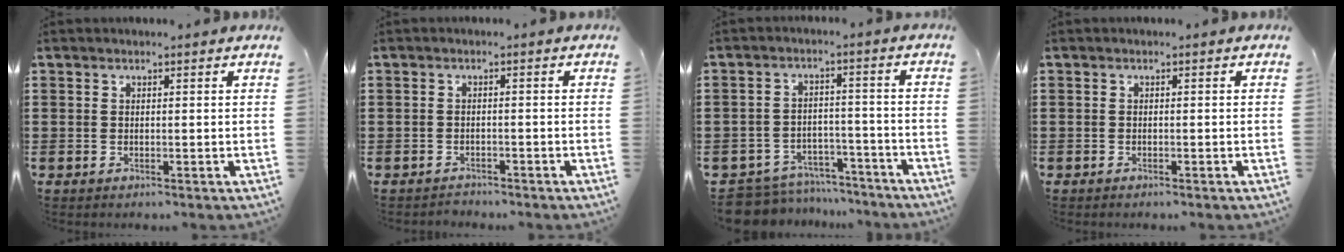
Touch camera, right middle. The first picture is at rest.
{"total": 1.4, "force": [-1.4, 0.2, -0.1], "torque": [-0.004, -0.001, -0.031]}
{"total": 6.7, "force": [-6.5, 1.2, 0.5], "torque": [-0.019, 0.013, -0.132]}
{"total": 0.6, "force": [-0.6, 0.1, 0.0], "torque": [-0.001, -0.001, -0.012]}